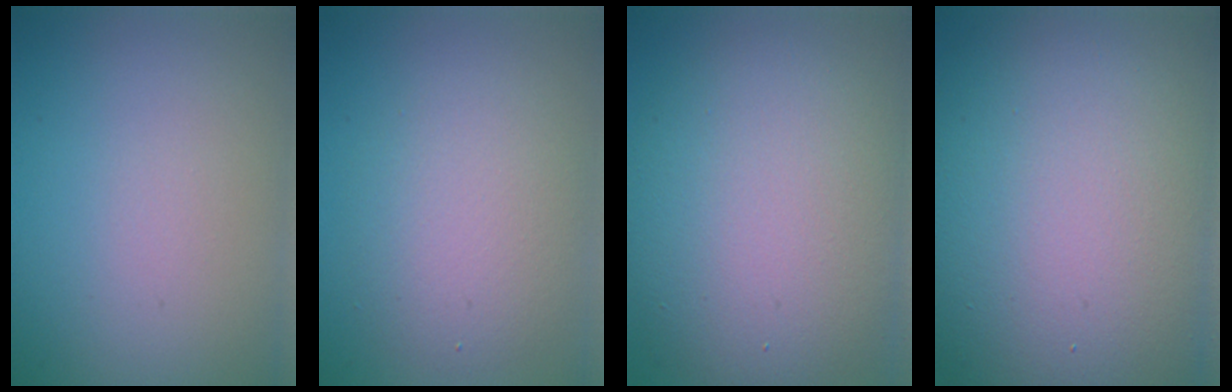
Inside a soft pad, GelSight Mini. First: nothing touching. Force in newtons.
{"total": 2.6, "press": 2.6, "slide": 0.3}
{"total": 9.9, "press": 9.9, "slide": 0.3}
{"total": 17.6, "press": 17.6, "slide": 0.7}